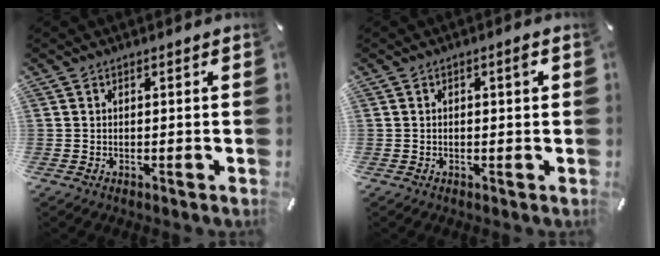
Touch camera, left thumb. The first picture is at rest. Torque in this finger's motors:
{"motor_torque": [-0.06, -0.31, 0.06, 0.06, -0.01]}